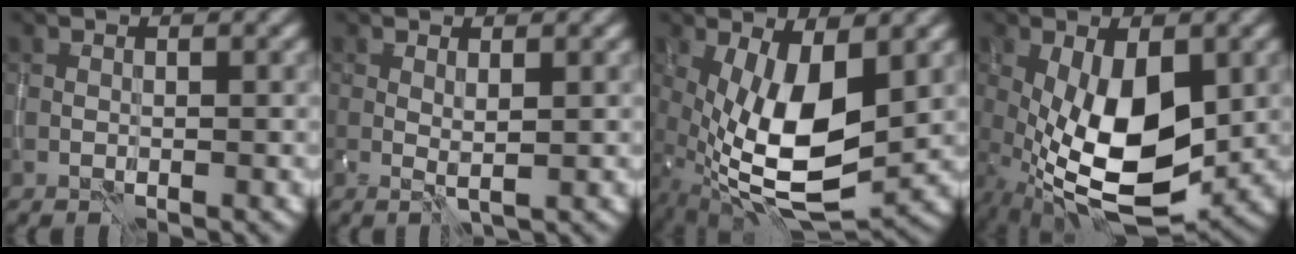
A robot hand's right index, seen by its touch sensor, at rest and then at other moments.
{"total": 1.1, "force": [0.4, 0.0, 1.0], "torque": [-0.021, -0.005, 0.008]}
{"total": 10.5, "force": [0.3, 4.3, 9.6], "torque": [-0.180, -0.017, 0.006]}
{"total": 10.1, "force": [-0.5, 4.5, 9.0], "torque": [-0.169, -0.018, -0.002]}